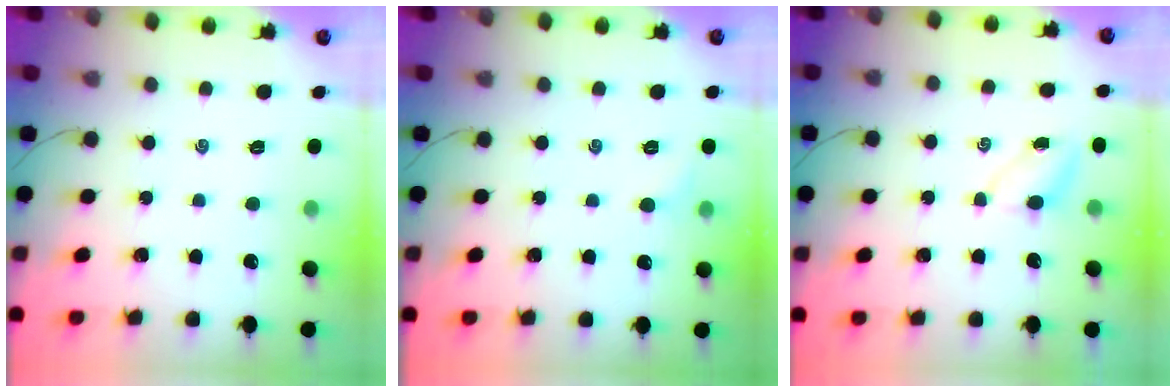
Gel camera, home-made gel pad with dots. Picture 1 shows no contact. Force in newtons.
{"total": 3.9, "press": 3.7, "slide": 1.2}
{"total": 3.7, "press": 3.5, "slide": 1.2}